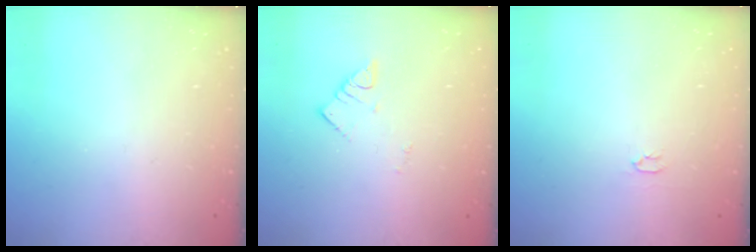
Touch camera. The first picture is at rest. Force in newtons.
{"total": 2.7, "press": 2.7, "slide": 0.1}
{"total": 2.0, "press": 2.0, "slide": 0.3}